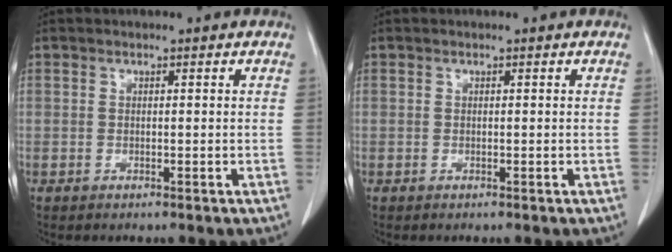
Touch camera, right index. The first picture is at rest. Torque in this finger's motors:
{"motor_torque": [0.01, -0.01, 0.03, 0.00]}